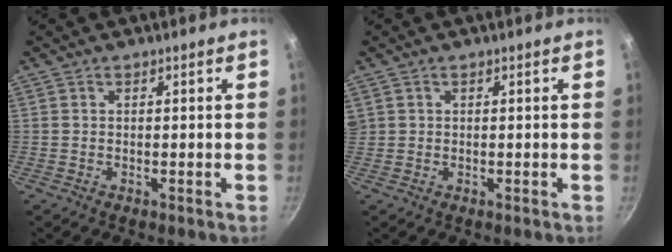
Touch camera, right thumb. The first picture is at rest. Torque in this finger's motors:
{"motor_torque": [-0.28, 0.35, 0.23, -0.21, 0.13]}